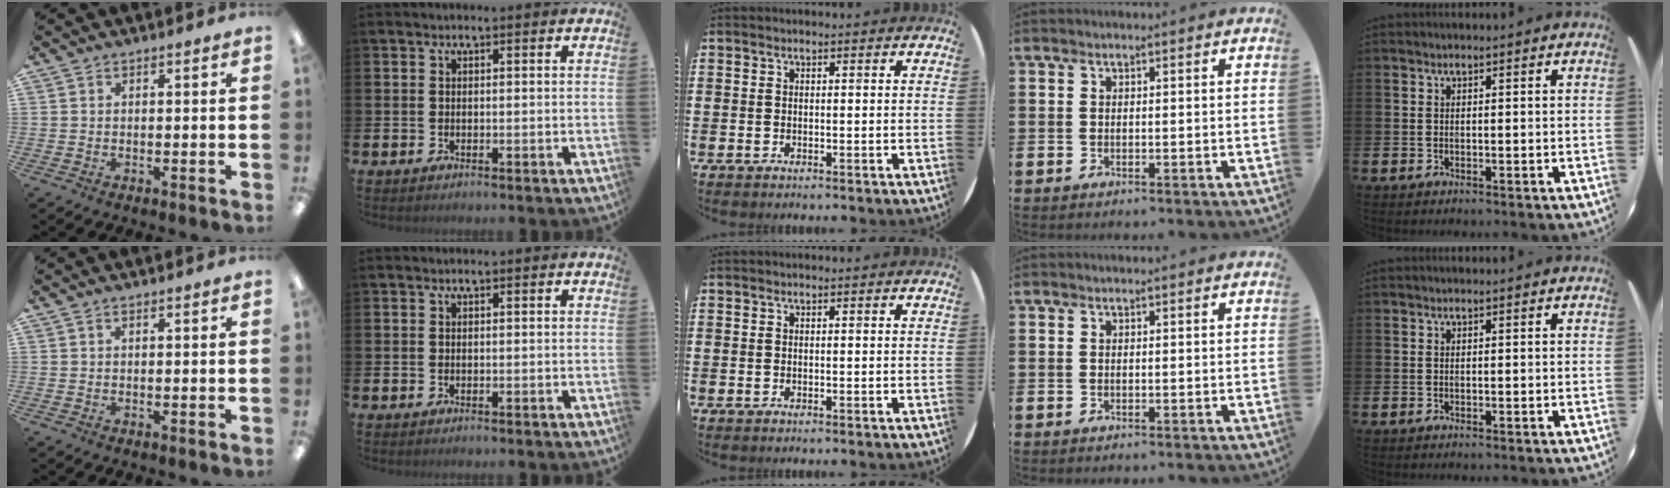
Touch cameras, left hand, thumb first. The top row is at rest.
{}